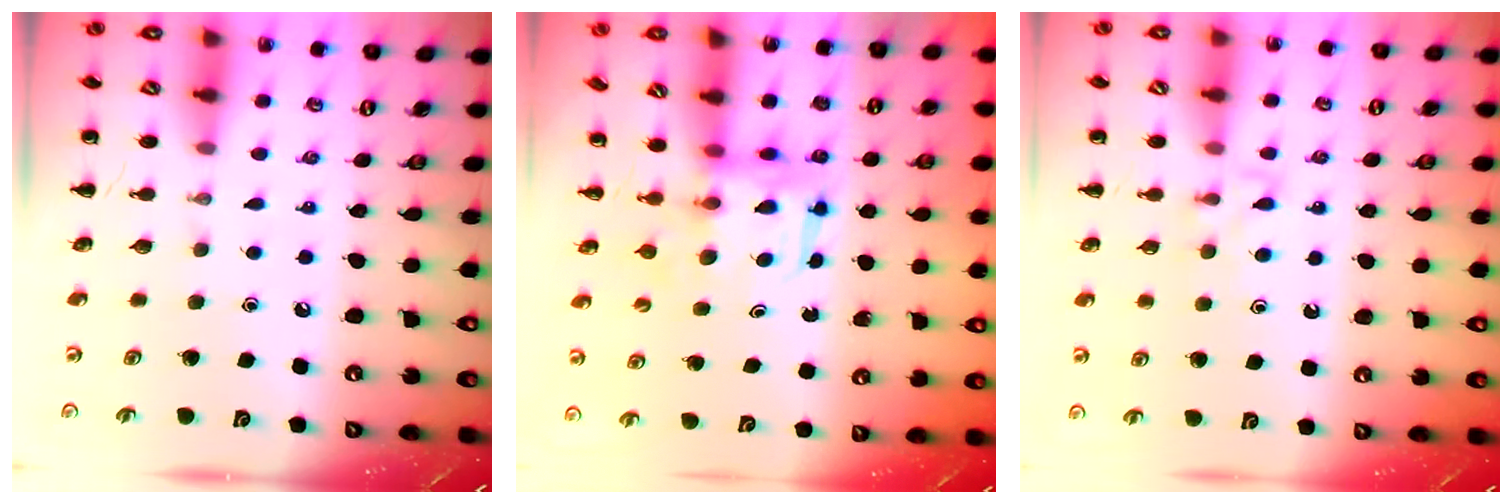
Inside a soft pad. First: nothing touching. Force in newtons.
{"total": 3.0, "press": 3.0, "slide": 0.2}
{"total": 5.4, "press": 5.2, "slide": 1.5}